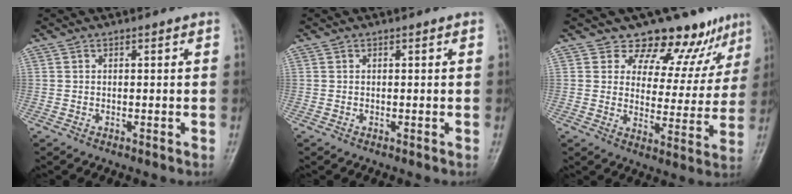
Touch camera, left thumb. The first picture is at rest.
{"total": 0.0}
{"total": 11.6, "force": [9.8, 5.6, 3.0], "torque": [0.010, -0.069, 0.121]}